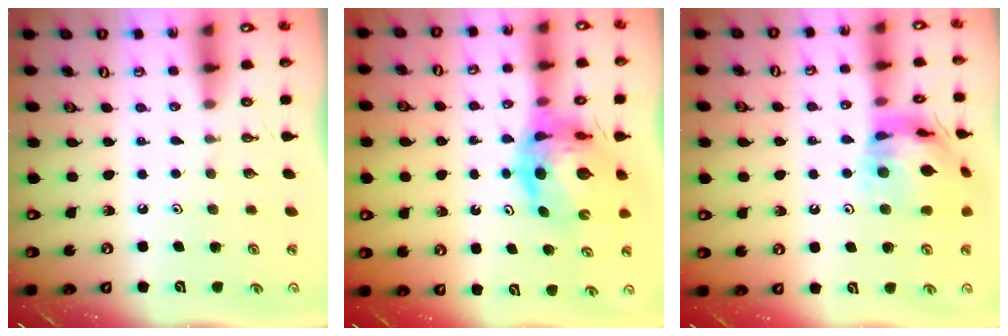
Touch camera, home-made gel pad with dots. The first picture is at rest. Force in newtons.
{"total": 12.1, "press": 12.0, "slide": 1.5}
{"total": 16.2, "press": 16.1, "slide": 1.9}